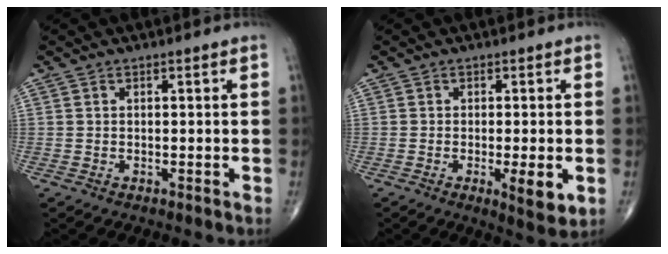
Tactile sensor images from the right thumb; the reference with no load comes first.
{"total": 5.4, "force": [-1.3, 1.3, 5.1], "torque": [-0.076, -0.014, -0.018]}